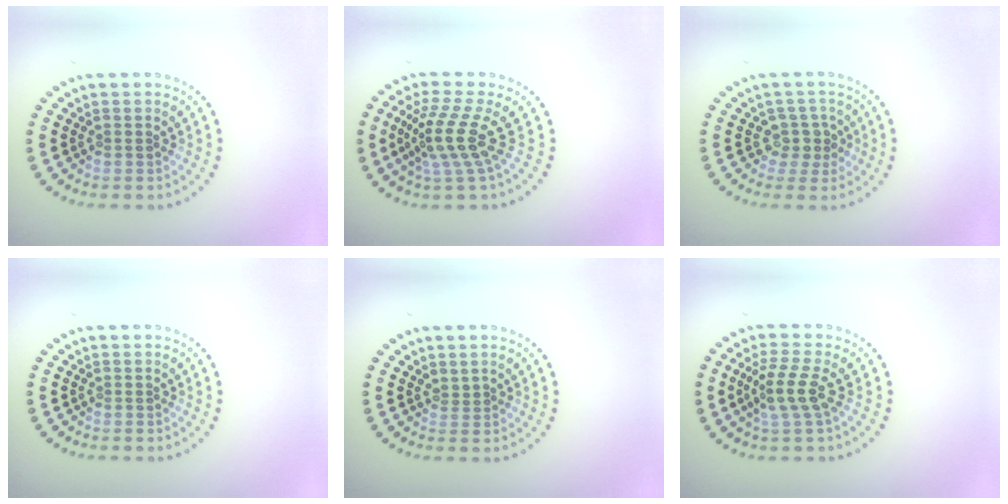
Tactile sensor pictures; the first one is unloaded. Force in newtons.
{"total": 4.3, "press": 3.1, "slide": 3.0}
{"total": 2.2, "press": 1.8, "slide": 1.2}
{"total": 0.0}
{"total": 0.6, "press": 0.2, "slide": 0.6}
{"total": 3.2, "press": 2.8, "slide": 1.5}